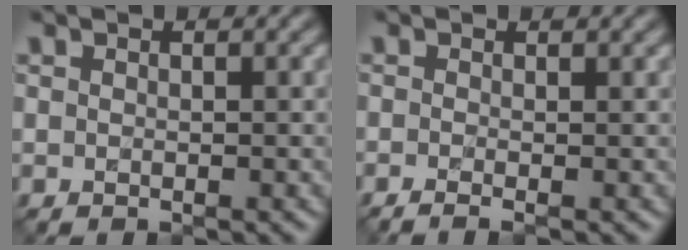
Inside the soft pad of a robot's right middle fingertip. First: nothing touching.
{"total": 1.7, "force": [-0.5, 0.6, 1.5], "torque": [-0.022, -0.005, -0.023]}